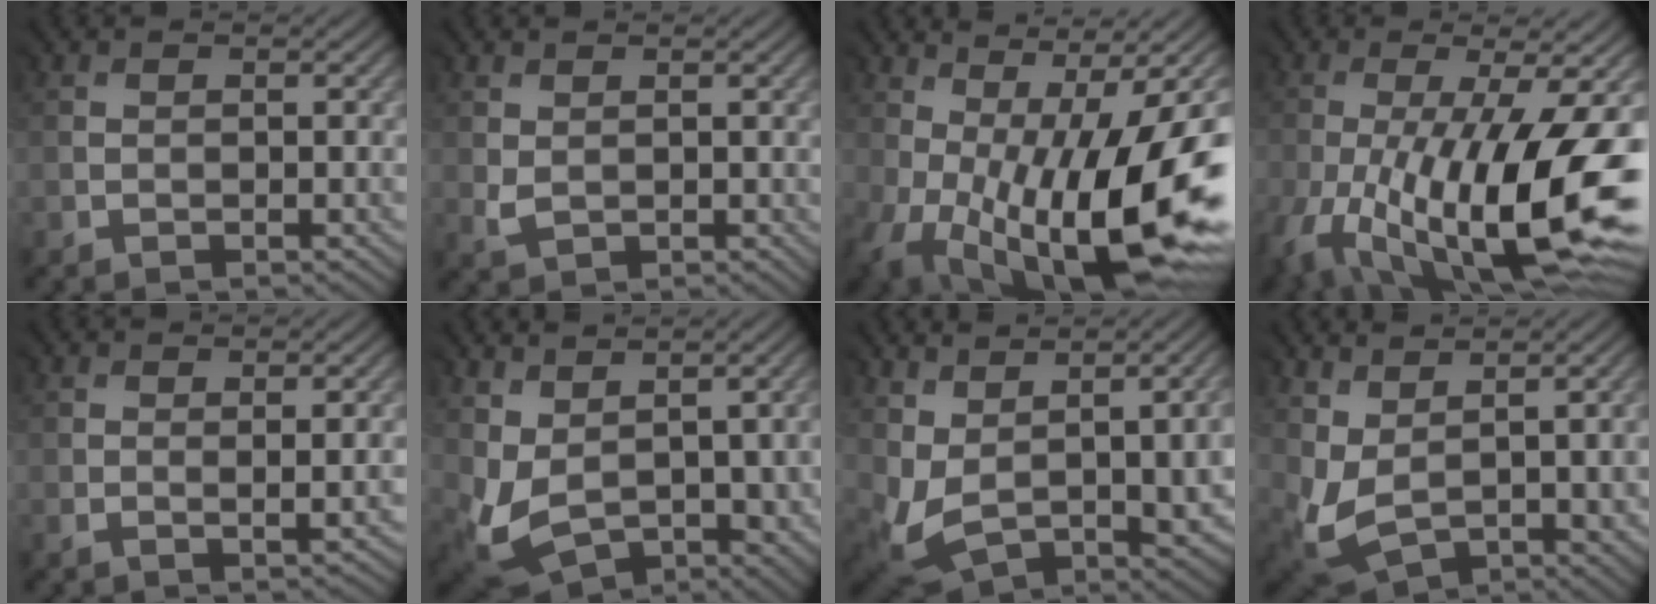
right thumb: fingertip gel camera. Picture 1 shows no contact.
{"total": 2.2, "force": [0.7, 1.8, 0.8], "torque": [-0.028, -0.009, 0.017]}
{"total": 15.5, "force": [-3.7, 6.3, 13.7], "torque": [-0.219, -0.046, -0.038]}
{"total": 16.5, "force": [-5.7, 5.0, 14.7], "torque": [-0.235, -0.043, -0.086]}
{"total": 0.9, "force": [0.6, -0.2, 0.6], "torque": [-0.023, -0.001, 0.010]}
{"total": 9.5, "force": [2.1, 6.3, 6.7], "torque": [-0.161, -0.031, 0.069]}
{"total": 5.9, "force": [2.3, 3.0, 4.5], "torque": [-0.133, -0.018, 0.062]}
{"total": 7.5, "force": [3.1, 4.5, 5.1], "torque": [-0.141, -0.018, 0.075]}